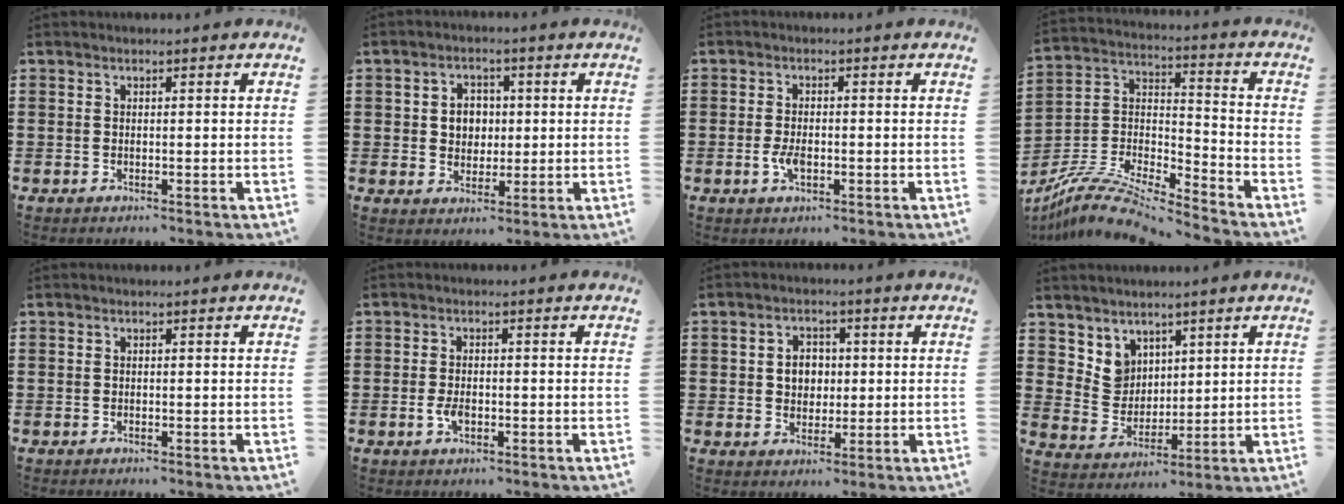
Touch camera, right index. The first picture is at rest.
{"total": 3.9, "force": [0.3, 3.5, 1.7], "torque": [-0.040, 0.006, 0.000]}
{"total": 3.0, "force": [-0.8, 1.3, 2.6], "torque": [-0.061, -0.004, -0.018]}
{"total": 9.9, "force": [-8.9, 1.8, 4.0], "torque": [-0.083, 0.011, -0.177]}
{"total": 0.0}
{"total": 2.7, "force": [-0.8, 1.3, 2.2], "torque": [-0.056, -0.004, -0.018]}
{"total": 3.7, "force": [0.1, 3.2, 1.9], "torque": [-0.040, 0.005, -0.004]}
{"total": 5.5, "force": [3.7, 4.1, 0.5], "torque": [-0.036, -0.005, 0.072]}